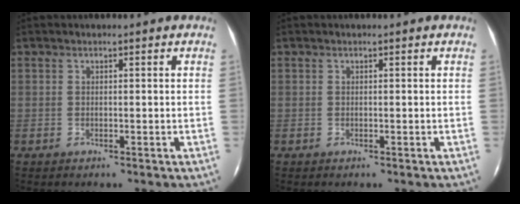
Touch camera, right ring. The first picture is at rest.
{"total": 0.0}